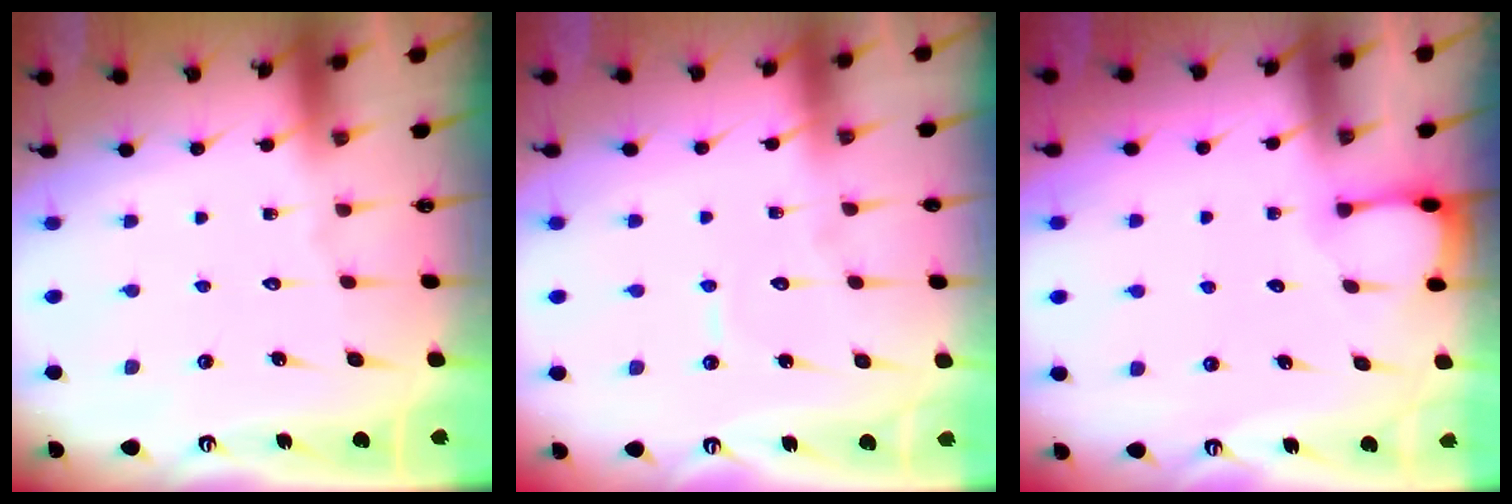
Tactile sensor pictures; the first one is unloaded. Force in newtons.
{"total": 4.8, "press": 4.7, "slide": 0.2}
{"total": 2.7, "press": 2.7, "slide": 0.4}